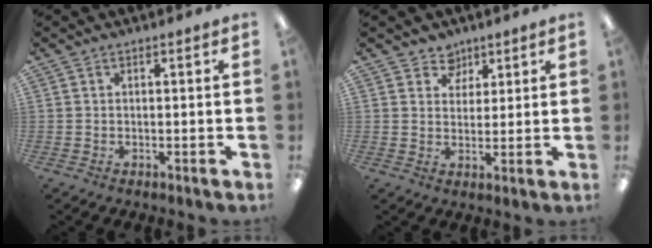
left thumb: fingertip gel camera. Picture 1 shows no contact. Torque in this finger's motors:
{"motor_torque": [-0.11, -0.01, -0.30, -0.19, -0.04]}